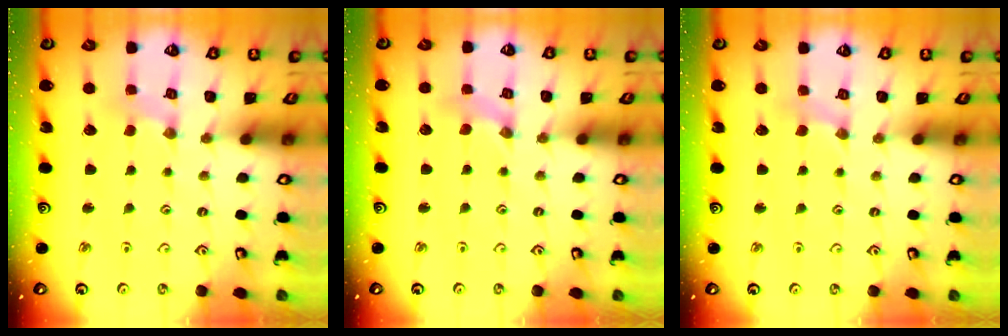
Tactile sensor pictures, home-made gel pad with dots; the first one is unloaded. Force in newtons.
{"total": 1.0, "press": 1.0, "slide": 0.2}
{"total": 1.5, "press": 1.5, "slide": 0.3}